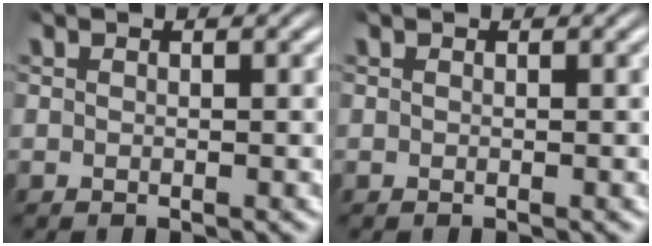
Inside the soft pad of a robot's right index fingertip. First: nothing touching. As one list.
[{"total": 0.0}]